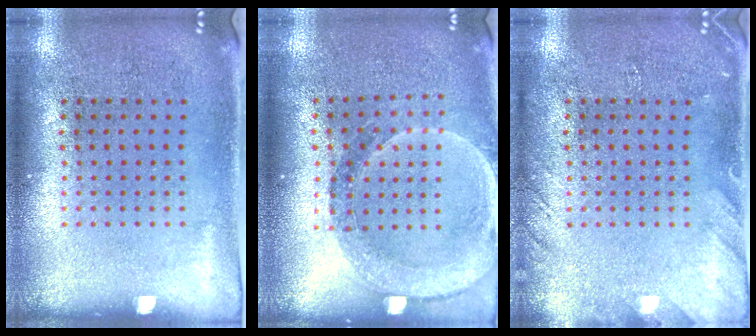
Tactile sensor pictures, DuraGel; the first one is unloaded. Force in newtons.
{"total": 1.5, "press": 1.4, "slide": 0.5}
{"total": 1.6, "press": 1.6, "slide": 0.2}